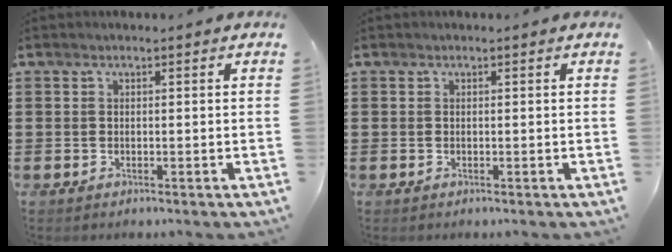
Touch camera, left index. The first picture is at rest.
{"total": 0.0}